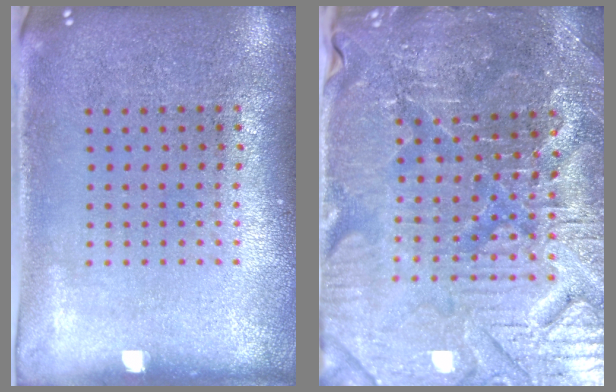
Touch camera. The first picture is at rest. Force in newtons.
{"total": 4.3, "press": 4.2, "slide": 0.8}